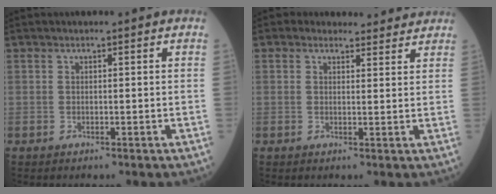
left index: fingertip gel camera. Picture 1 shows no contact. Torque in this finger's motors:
{"motor_torque": [0.79, -1.35, -0.31, 0.00]}